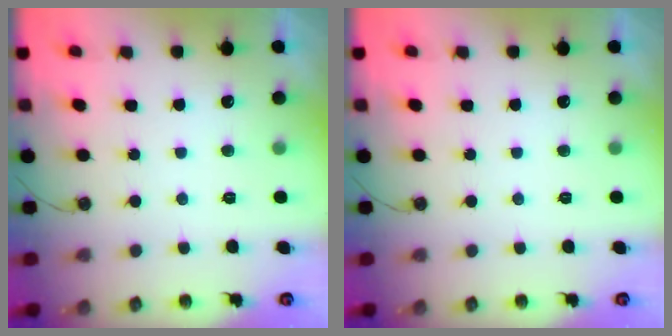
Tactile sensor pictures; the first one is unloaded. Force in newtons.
{"total": 0.0}